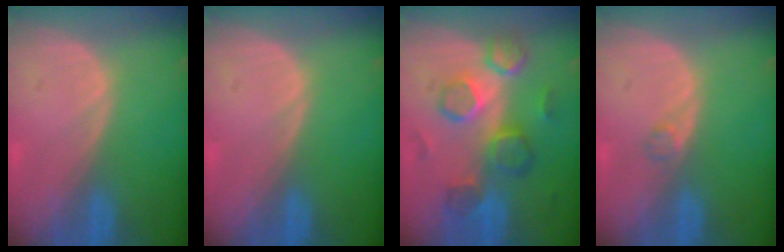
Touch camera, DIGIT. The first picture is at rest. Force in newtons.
{"total": 0.0}
{"total": 9.0, "press": 8.6, "slide": 2.8}
{"total": 1.2, "press": 1.2, "slide": 0.1}